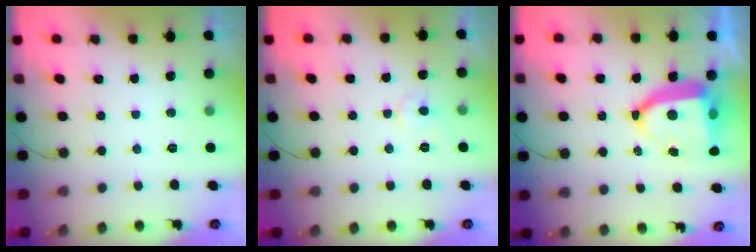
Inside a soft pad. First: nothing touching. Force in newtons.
{"total": 3.9, "press": 3.9, "slide": 0.3}
{"total": 10.5, "press": 10.4, "slide": 1.2}